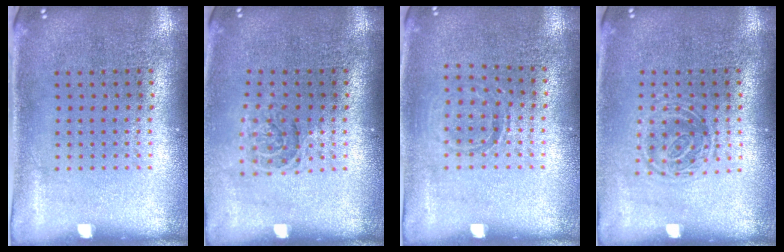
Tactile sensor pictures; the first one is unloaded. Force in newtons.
{"total": 1.4, "press": 1.1, "slide": 0.8}
{"total": 0.8, "press": 0.8, "slide": 0.3}
{"total": 1.4, "press": 1.0, "slide": 0.9}